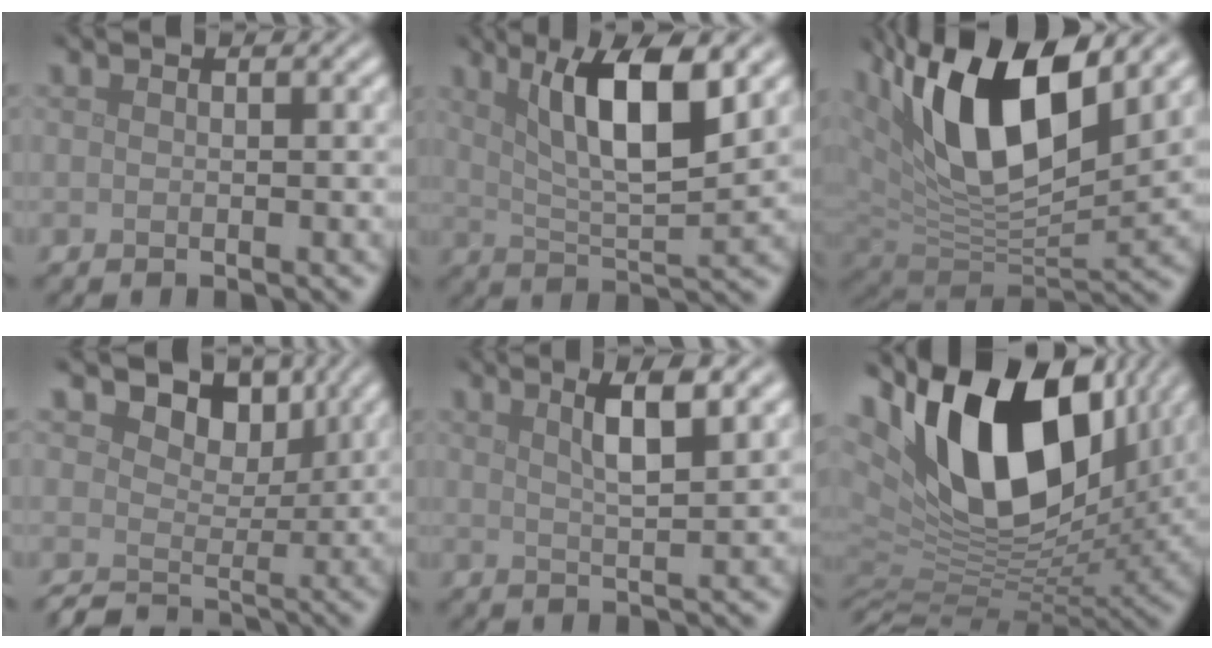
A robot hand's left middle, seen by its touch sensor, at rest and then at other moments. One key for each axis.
{"total": 8.2, "fx": 3.4, "fy": 2.1, "fz": 7.2, "tx": -0.116, "ty": 0.000, "tz": 0.062}
{"total": 13.2, "fx": 5.6, "fy": 5.3, "fz": 10.8, "tx": -0.184, "ty": 0.010, "tz": 0.096}
{"total": 6.3, "fx": 2.6, "fy": 4.5, "fz": 3.5, "tx": -0.048, "ty": -0.012, "tz": 0.027}
{"total": 4.6, "fx": 2.2, "fy": 1.0, "fz": 4.0, "tx": -0.058, "ty": 0.006, "tz": 0.034}
{"total": 14.7, "fx": 5.9, "fy": 7.4, "fz": 11.3, "tx": -0.188, "ty": 0.005, "tz": 0.097}